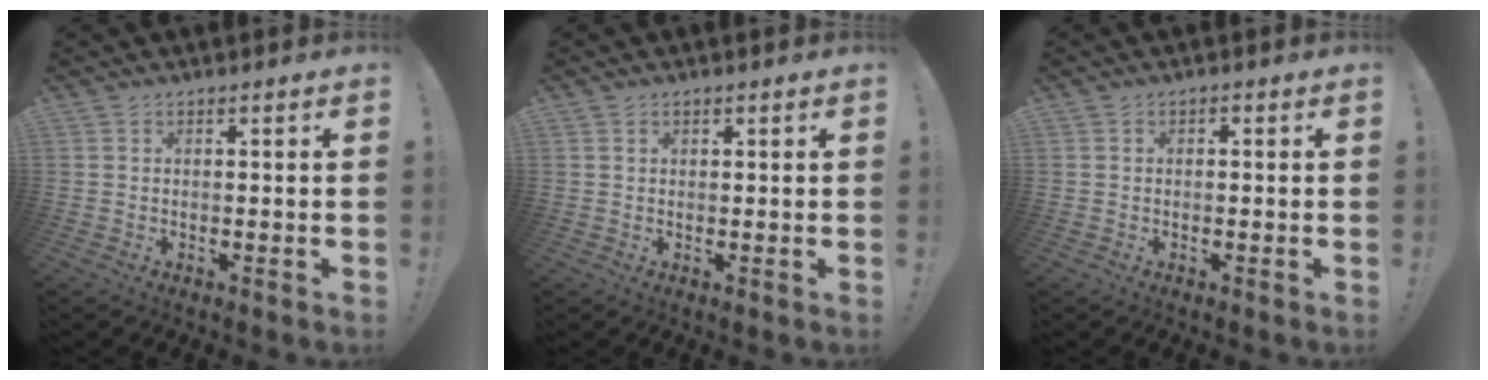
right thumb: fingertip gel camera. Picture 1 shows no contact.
{"total": 0.6, "force": [0.5, 0.2, 0.3], "torque": [-0.001, -0.002, 0.009]}
{"total": 0.8, "force": [-0.6, 0.6, 0.2], "torque": [-0.001, 0.003, -0.011]}